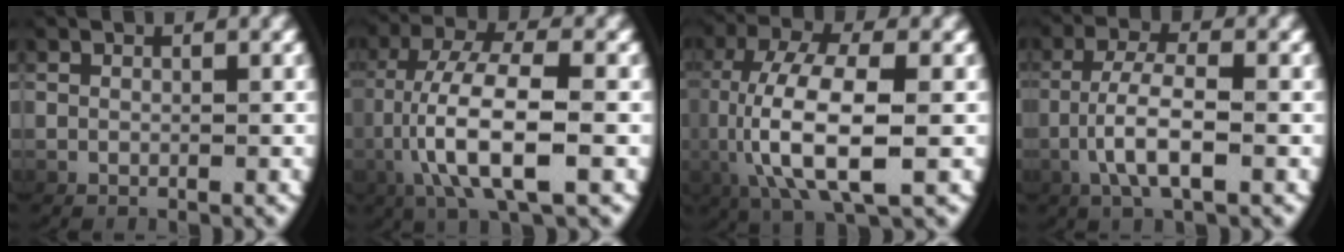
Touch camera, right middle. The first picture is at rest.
{"total": 7.2, "force": [-0.8, 2.6, 6.7], "torque": [-0.155, -0.018, 0.003]}
{"total": 8.2, "force": [-0.4, 3.5, 7.4], "torque": [-0.172, -0.021, 0.013]}
{"total": 4.2, "force": [-0.9, 1.1, 3.9], "torque": [-0.086, -0.008, -0.007]}